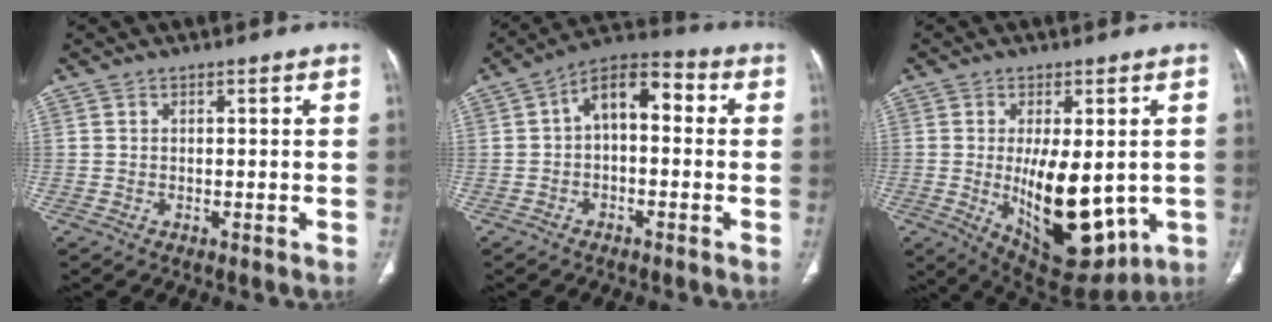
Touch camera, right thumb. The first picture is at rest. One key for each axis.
{"total": 9.5, "fx": 0.6, "fy": 5.4, "fz": 7.7, "tx": -0.102, "ty": 0.037, "tz": -0.005}
{"total": 17.3, "fx": -2.2, "fy": 8.2, "fz": 15.1, "tx": -0.208, "ty": -0.022, "tz": -0.004}